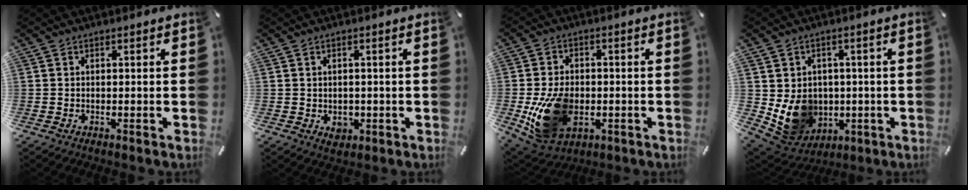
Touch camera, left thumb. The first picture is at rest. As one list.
[{"total": 2.8, "force": [-0.6, 2.4, 1.5], "torque": [-0.010, -0.002, -0.012]}, {"total": 15.2, "force": [-3.0, 10.8, 10.3], "torque": [-0.212, 0.000, -0.051]}, {"total": 11.0, "force": [-0.6, 10.2, 4.2], "torque": [-0.080, -0.006, -0.002]}]